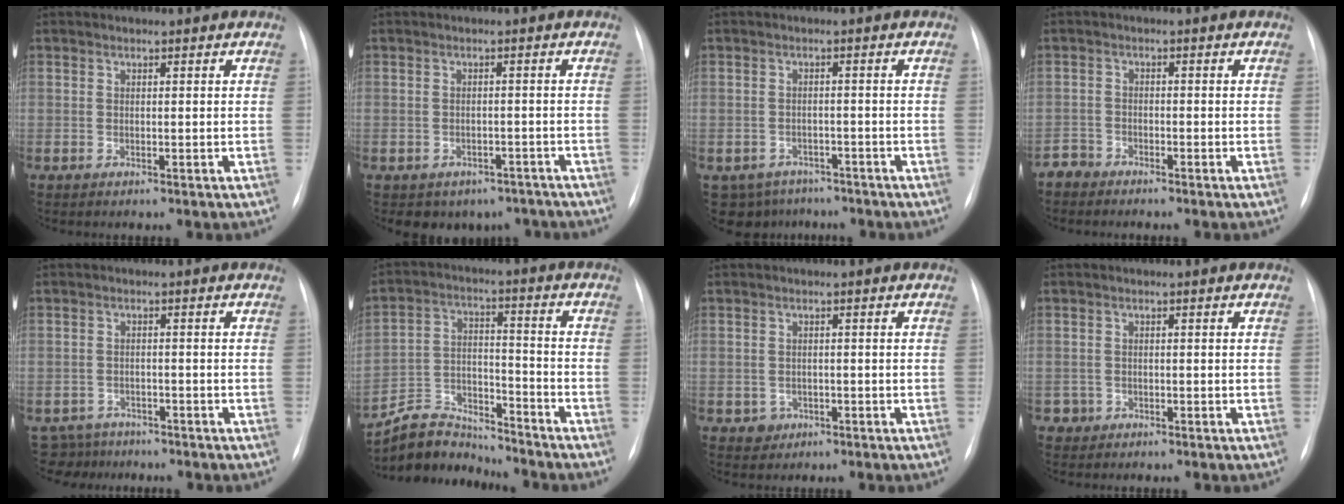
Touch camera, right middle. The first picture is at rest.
{"total": 6.4, "force": [-5.0, 4.0, 0.8], "torque": [0.002, 0.018, -0.055]}
{"total": 6.7, "force": [-5.0, 4.4, 0.6], "torque": [-0.007, 0.012, -0.062]}
{"total": 2.0, "force": [-1.9, 0.5, -0.5], "torque": [0.014, -0.004, -0.038]}
{"total": 4.6, "force": [-4.0, 2.0, -1.1], "torque": [0.025, 0.006, -0.066]}
{"total": 10.3, "force": [-10.1, 2.0, 0.0], "torque": [-0.006, 0.026, -0.186]}
{"total": 1.8, "force": [-0.8, 1.6, 0.2], "torque": [0.001, 0.007, -0.009]}
{"total": 1.2, "force": [-0.6, 1.0, -0.3], "torque": [0.004, 0.006, -0.011]}